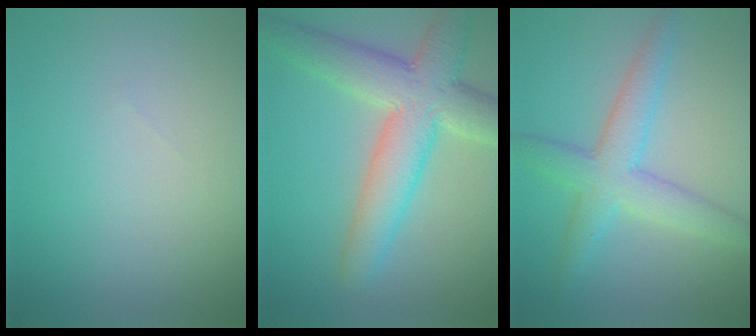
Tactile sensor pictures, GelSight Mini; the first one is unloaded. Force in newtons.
{"total": 7.8, "press": 7.8, "slide": 0.5}
{"total": 4.6, "press": 4.6, "slide": 0.1}